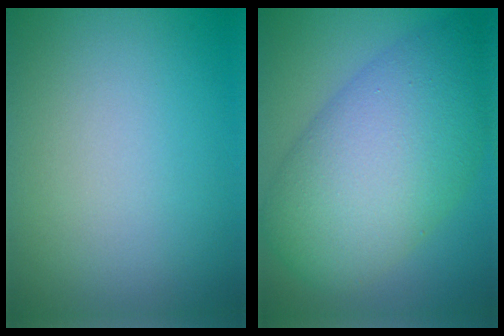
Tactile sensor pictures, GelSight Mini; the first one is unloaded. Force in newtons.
{"total": 10.8, "press": 10.8, "slide": 0.3}